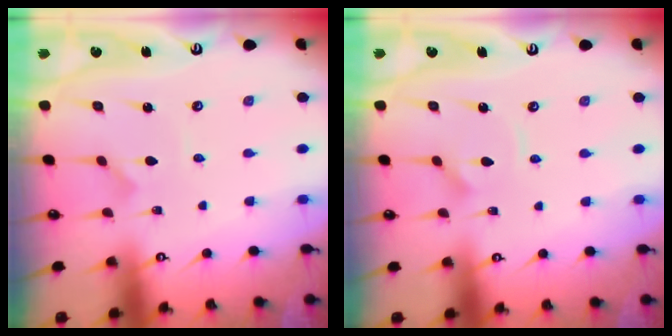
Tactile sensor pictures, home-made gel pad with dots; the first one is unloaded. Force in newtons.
{"total": 3.5, "press": 3.5, "slide": 0.4}